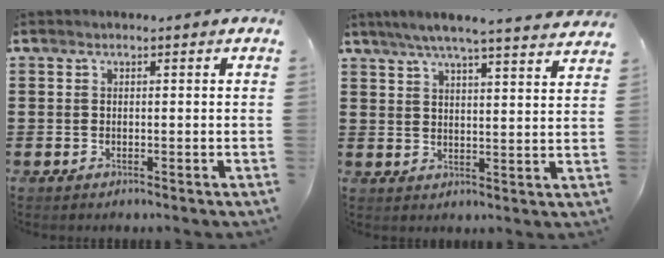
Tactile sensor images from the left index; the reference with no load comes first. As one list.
[{"total": 5.5, "force": [4.9, -0.3, 2.5], "torque": [-0.064, -0.022, 0.083]}]